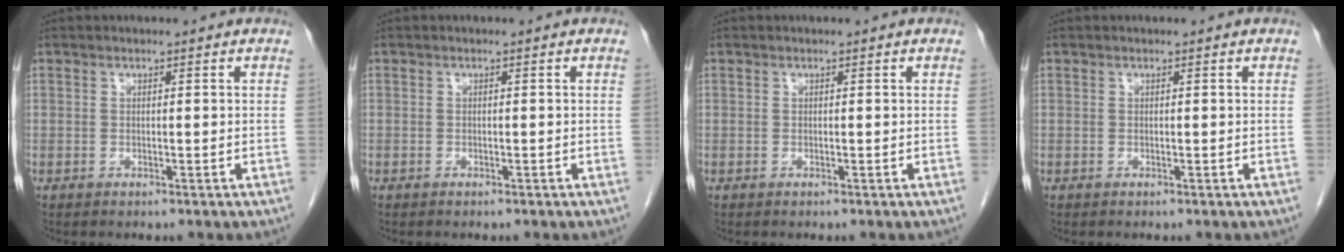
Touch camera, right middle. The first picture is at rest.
{"total": 0.0}
{"total": 0.0}
{"total": 0.0}